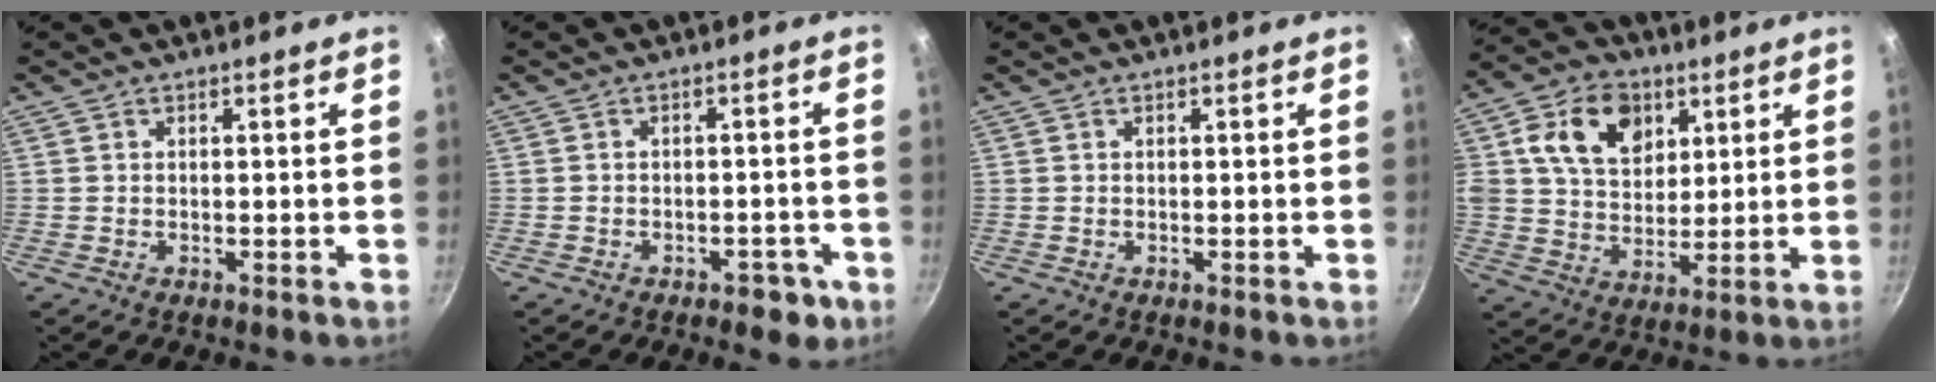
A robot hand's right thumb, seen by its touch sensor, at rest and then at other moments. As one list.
[{"total": 4.8, "force": [-2.3, 2.8, 3.1], "torque": [-0.020, 0.021, -0.015]}, {"total": 0.0}, {"total": 15.1, "force": [5.6, 11.0, 8.7], "torque": [-0.120, -0.006, 0.090]}]